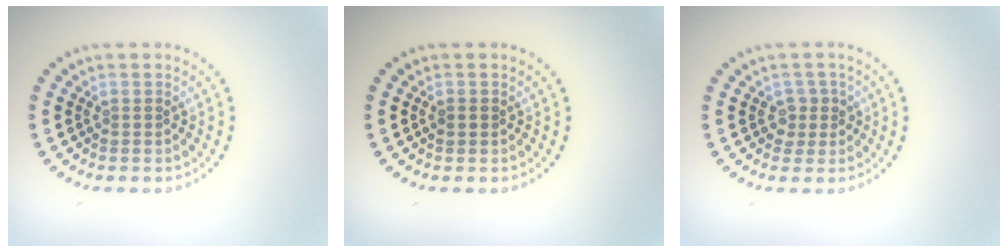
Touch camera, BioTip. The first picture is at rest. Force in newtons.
{"total": 0.9, "press": 0.9, "slide": 0.0}
{"total": 1.9, "press": 1.5, "slide": 1.1}